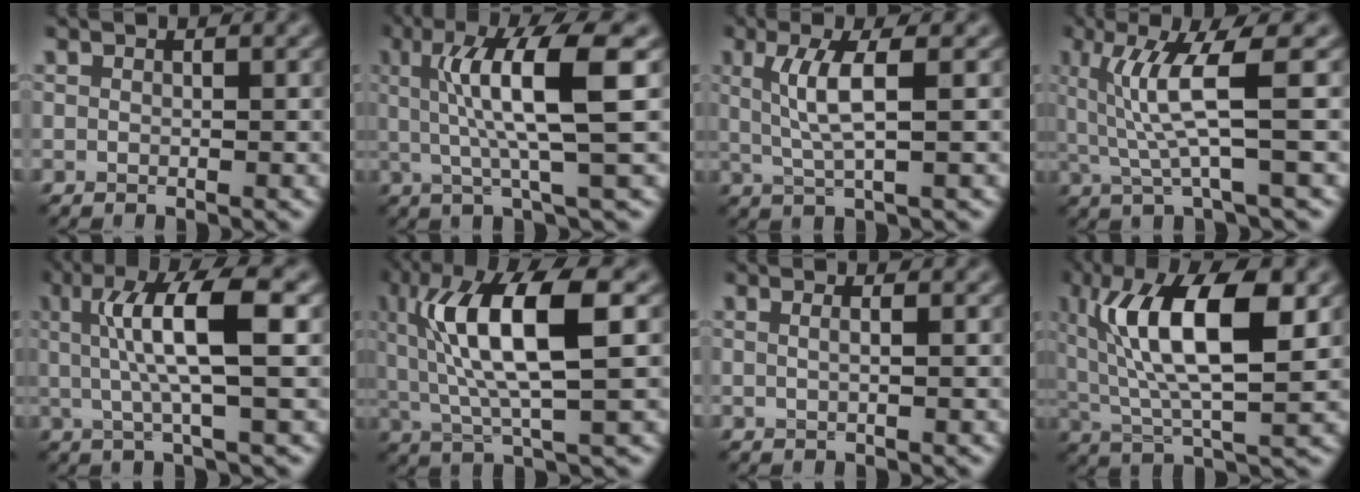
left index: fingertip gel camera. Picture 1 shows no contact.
{"total": 8.0, "force": [1.5, 1.5, 7.7], "torque": [-0.125, 0.004, 0.026]}
{"total": 4.1, "force": [0.8, 0.8, 3.9], "torque": [-0.079, -0.001, 0.019]}
{"total": 5.8, "force": [0.9, 0.8, 5.7], "torque": [-0.119, -0.003, 0.021]}
{"total": 7.1, "force": [1.2, 1.3, 6.9], "torque": [-0.123, 0.007, 0.021]}
{"total": 9.6, "force": [2.2, 2.5, 9.0], "torque": [-0.167, 0.003, 0.043]}
{"total": 1.7, "force": [0.5, 0.8, 1.4], "torque": [-0.007, -0.001, -0.010]}
{"total": 10.5, "force": [3.1, 3.4, 9.5], "torque": [-0.165, 0.003, 0.055]}